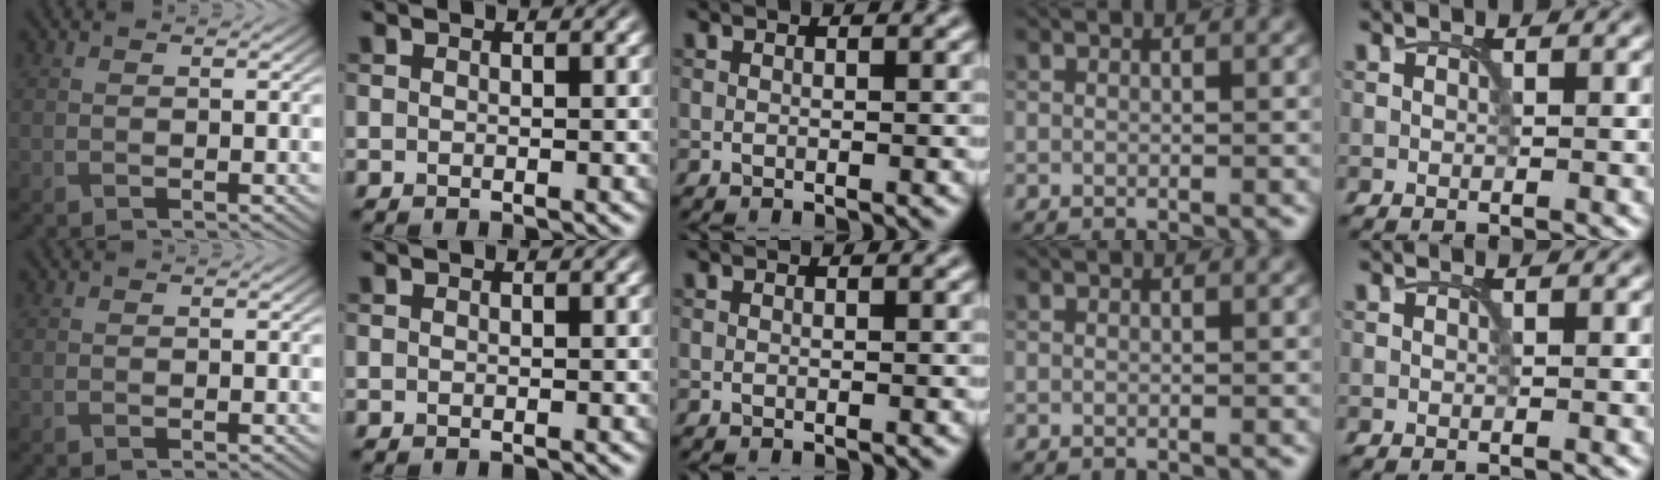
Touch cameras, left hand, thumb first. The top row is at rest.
{}